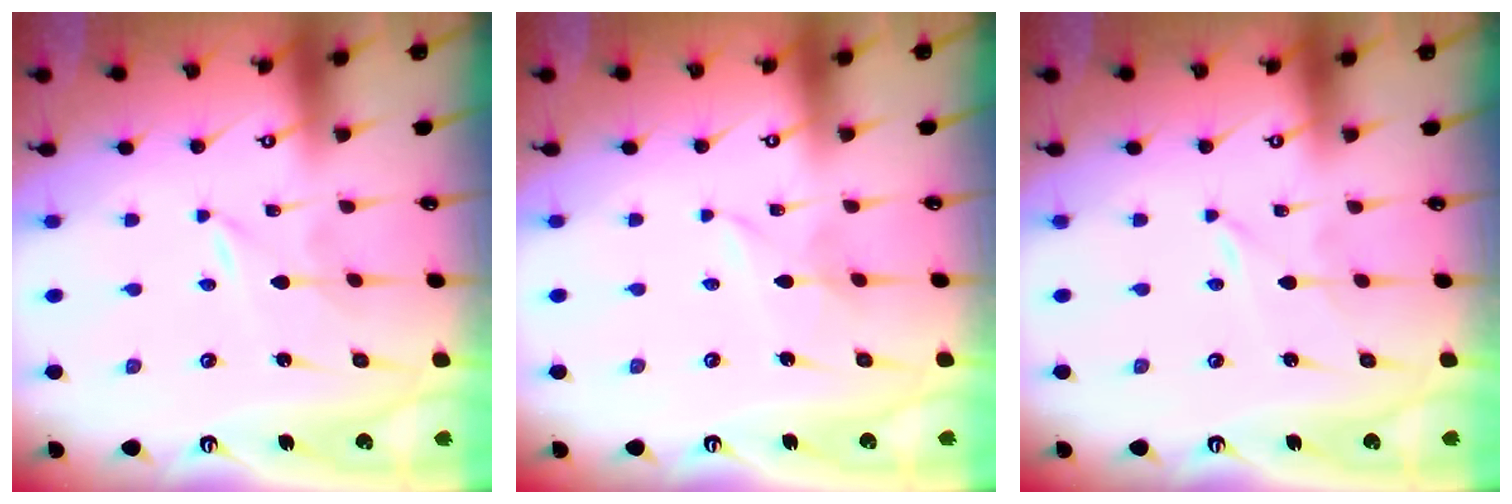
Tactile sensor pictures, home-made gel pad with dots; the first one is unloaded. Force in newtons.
{"total": 1.3, "press": 1.3, "slide": 0.1}
{"total": 0.0}